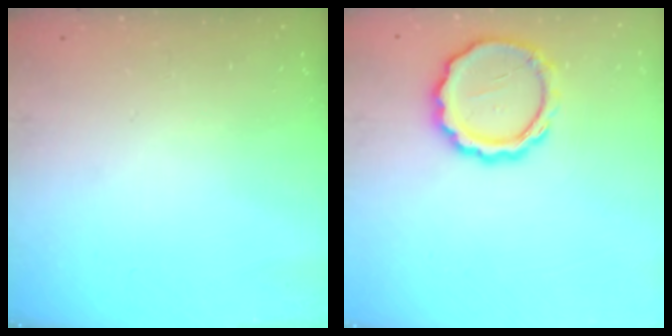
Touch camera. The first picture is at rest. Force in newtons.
{"total": 11.9, "press": 11.7, "slide": 1.9}